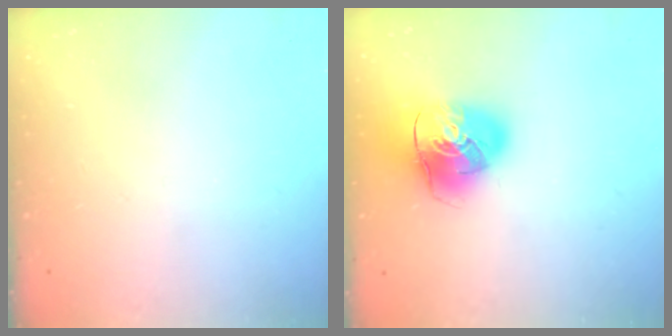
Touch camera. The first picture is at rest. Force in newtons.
{"total": 16.3, "press": 16.1, "slide": 2.4}